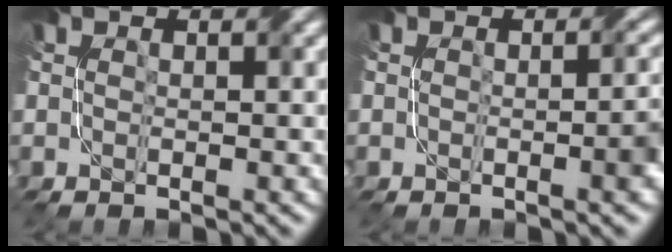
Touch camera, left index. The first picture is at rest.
{"total": 2.6, "force": [-0.6, 0.8, 2.4], "torque": [-0.027, 0.000, -0.007]}